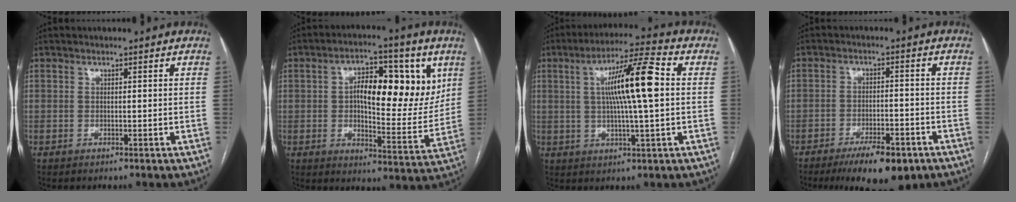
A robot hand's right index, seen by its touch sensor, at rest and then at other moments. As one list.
[{"total": 15.7, "force": [4.2, 6.0, 13.9], "torque": [-0.193, 0.019, 0.063]}, {"total": 12.0, "force": [1.6, 0.5, 11.9], "torque": [-0.206, 0.015, 0.024]}, {"total": 10.3, "force": [-6.9, 3.1, 6.9], "torque": [-0.102, -0.009, -0.107]}]